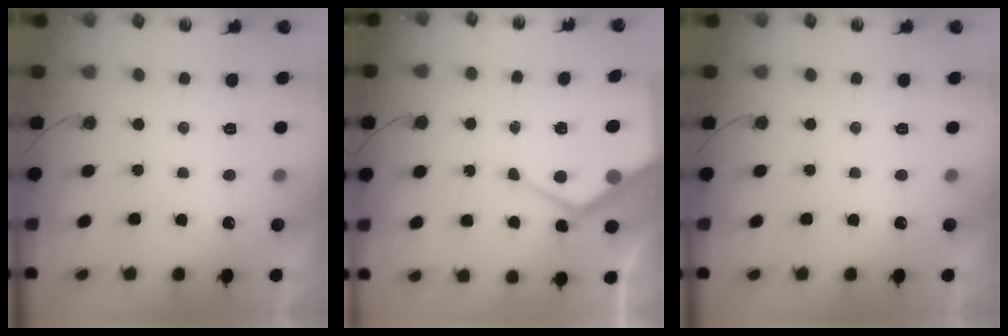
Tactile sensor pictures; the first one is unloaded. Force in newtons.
{"total": 11.0, "press": 11.0, "slide": 0.5}
{"total": 0.0}